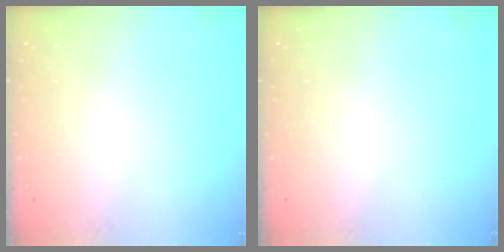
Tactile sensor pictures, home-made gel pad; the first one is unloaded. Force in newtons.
{"total": 0.0}